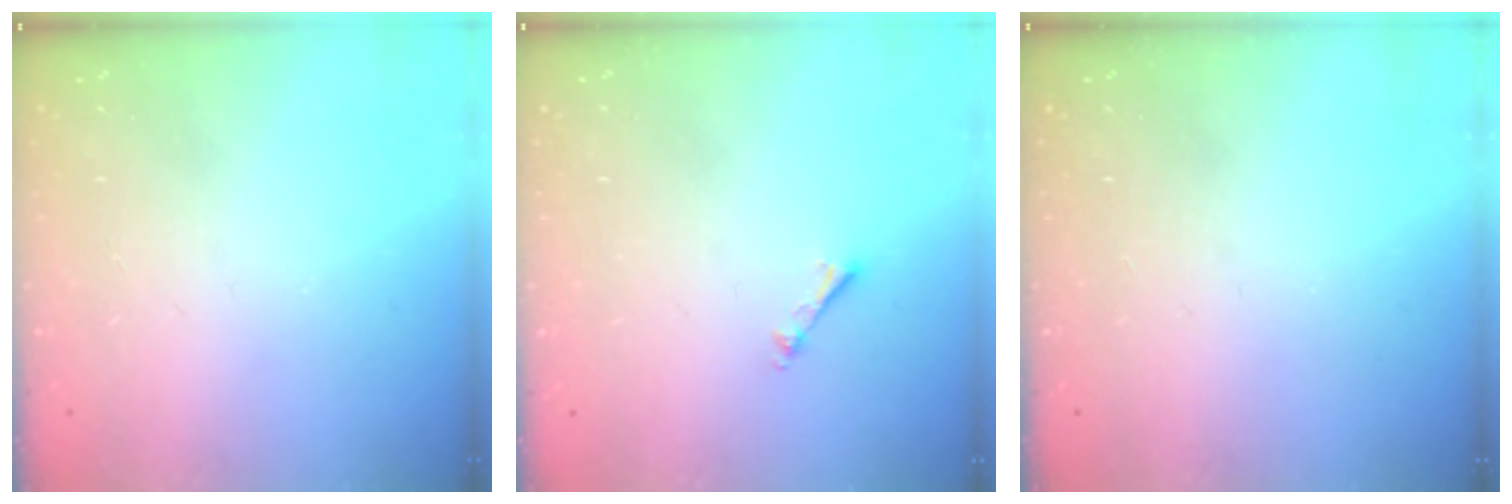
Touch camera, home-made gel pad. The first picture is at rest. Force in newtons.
{"total": 1.0, "press": 1.0, "slide": 0.2}
{"total": 0.0}